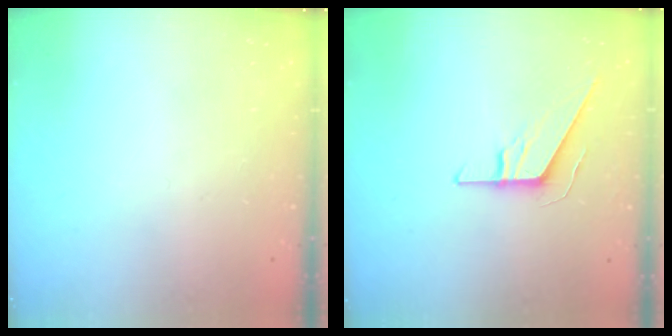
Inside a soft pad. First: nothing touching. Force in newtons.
{"total": 9.2, "press": 9.1, "slide": 0.9}